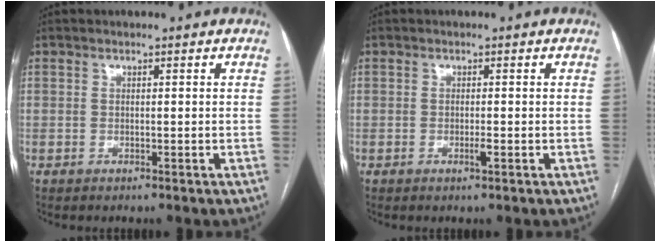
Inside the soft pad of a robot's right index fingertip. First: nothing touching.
{"total": 1.0, "force": [-0.4, 0.1, 0.9], "torque": [-0.022, -0.002, -0.006]}